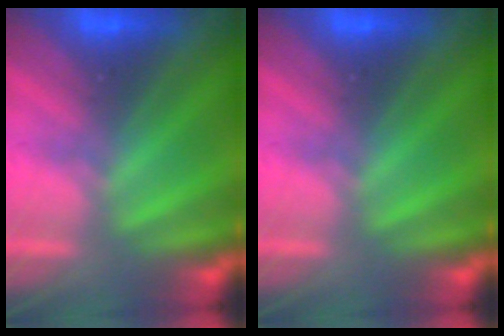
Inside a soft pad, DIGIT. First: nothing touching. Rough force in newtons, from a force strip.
{"total": 0.0}